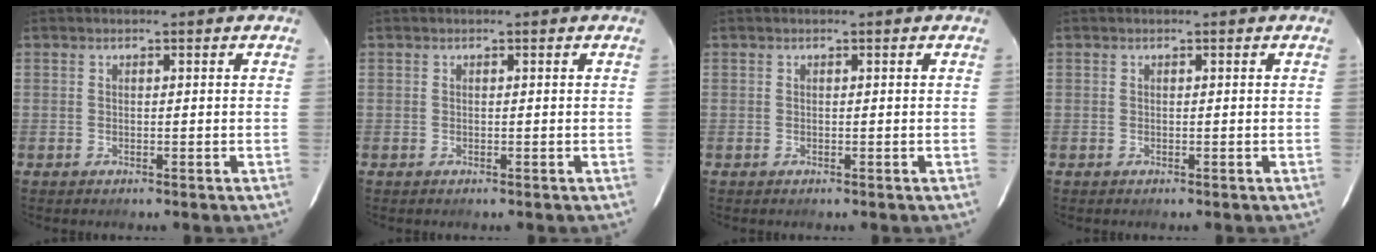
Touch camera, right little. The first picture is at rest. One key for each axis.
{"total": 0.0}
{"total": 0.0}
{"total": 0.0}